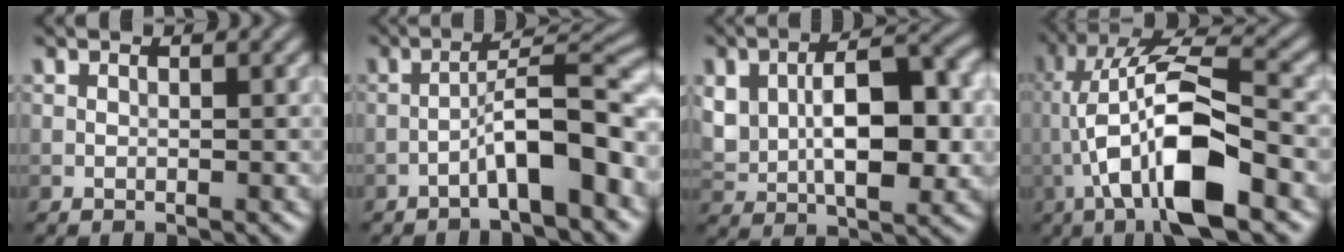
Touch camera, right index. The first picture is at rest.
{"total": 6.3, "force": [-3.1, 1.0, 5.3], "torque": [-0.085, 0.029, -0.054]}
{"total": 9.6, "force": [0.7, 5.5, 7.8], "torque": [-0.137, 0.002, 0.011]}
{"total": 10.6, "force": [-2.7, 3.0, 9.8], "torque": [-0.198, 0.017, -0.052]}